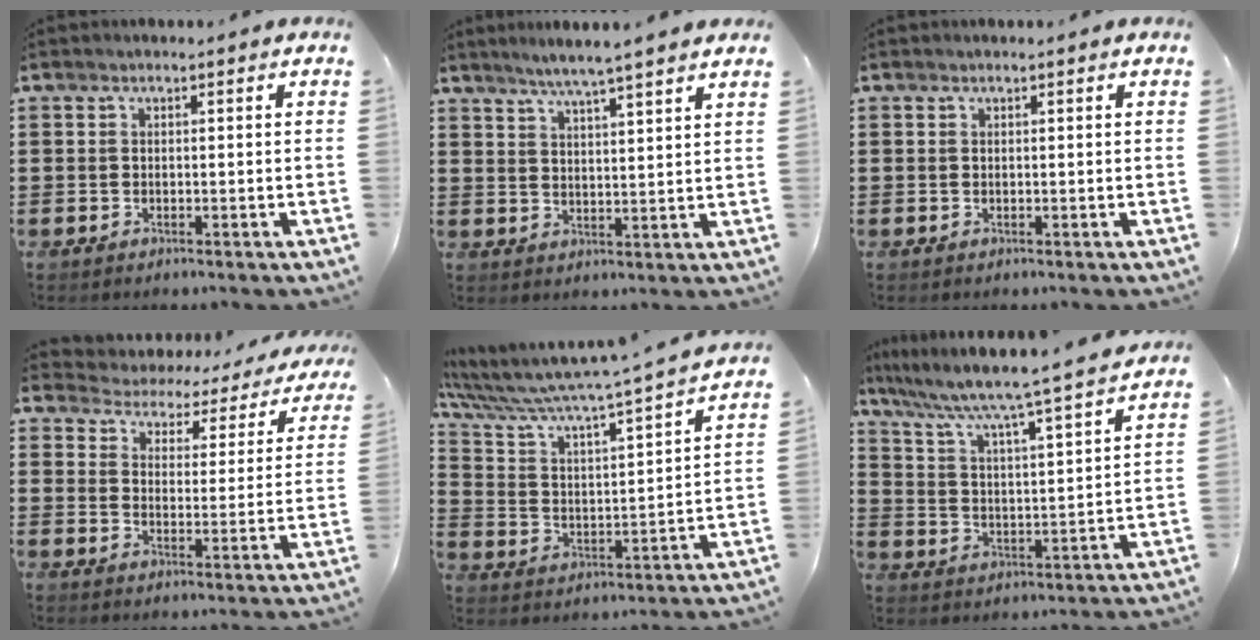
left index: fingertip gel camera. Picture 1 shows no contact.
{"total": 4.2, "force": [3.8, -0.8, 1.6], "torque": [-0.045, -0.016, 0.064]}
{"total": 0.0}
{"total": 2.4, "force": [2.3, 0.5, -0.2], "torque": [-0.019, -0.027, 0.029]}
{"total": 6.8, "force": [6.3, 0.0, 2.7], "torque": [-0.087, -0.059, 0.095]}
{"total": 5.1, "force": [4.4, -0.5, 2.5], "torque": [-0.072, -0.049, 0.060]}